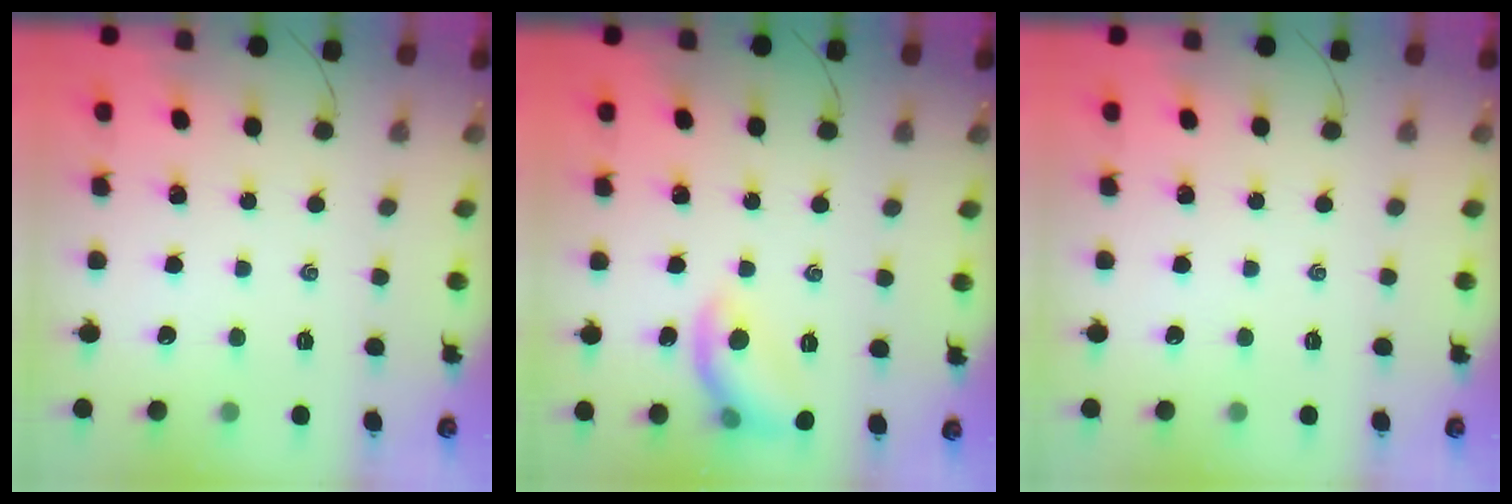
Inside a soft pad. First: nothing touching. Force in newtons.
{"total": 10.1, "press": 10.0, "slide": 1.0}
{"total": 0.0}